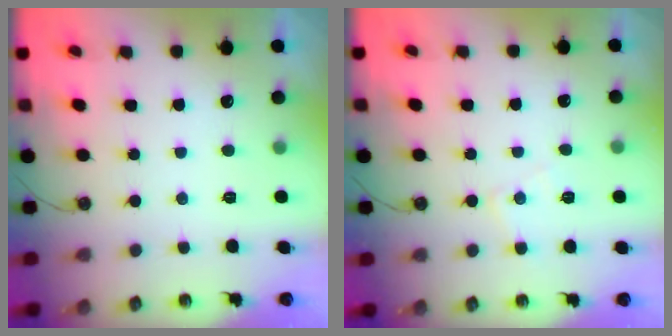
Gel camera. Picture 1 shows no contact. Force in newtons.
{"total": 5.7, "press": 5.6, "slide": 0.8}